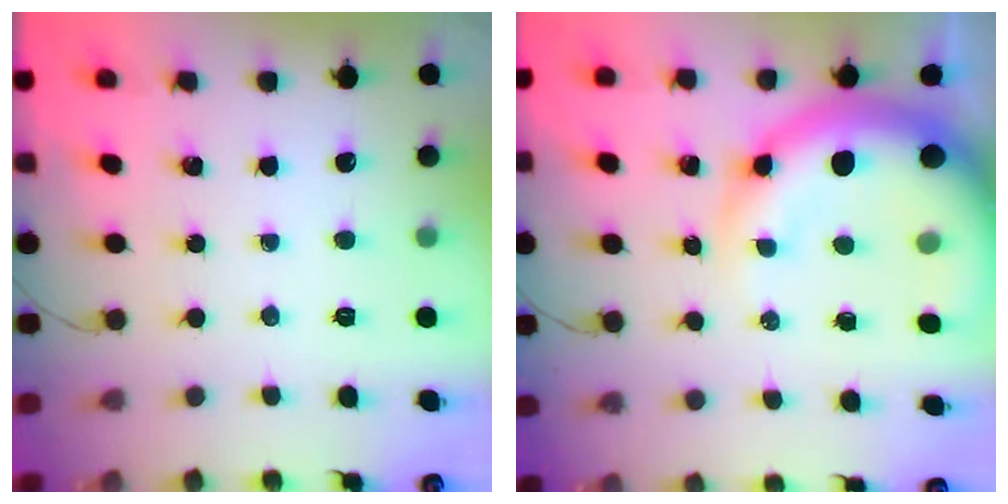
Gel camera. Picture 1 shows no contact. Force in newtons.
{"total": 13.0, "press": 12.5, "slide": 3.6}